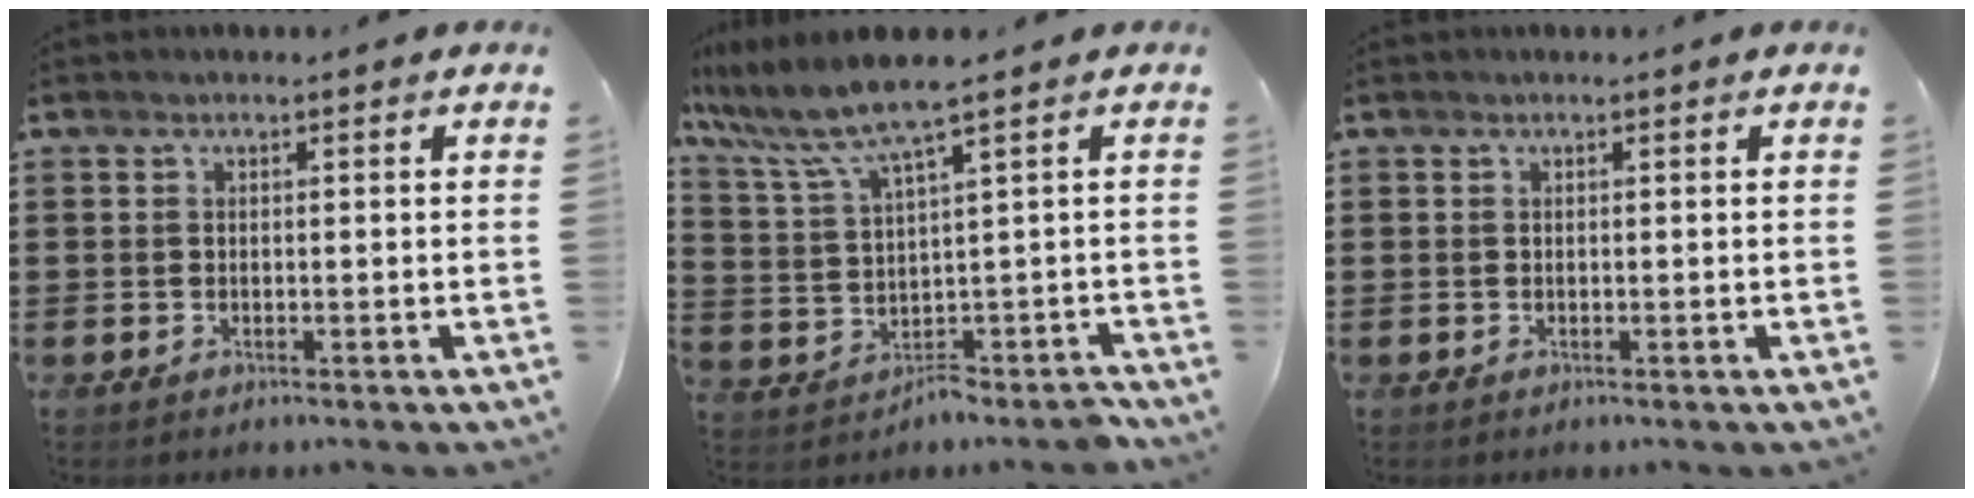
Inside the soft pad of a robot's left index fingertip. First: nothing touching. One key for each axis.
{"total": 6.0, "fx": 3.0, "fy": 1.4, "fz": 5.0, "tx": -0.116, "ty": -0.024, "tz": 0.047}
{"total": 0.0}